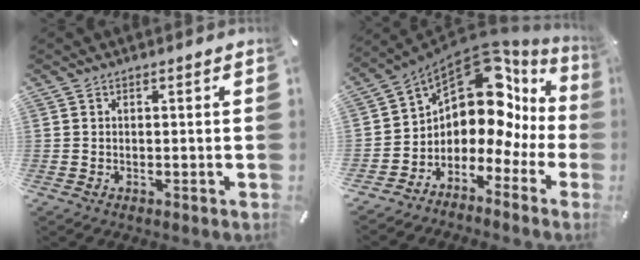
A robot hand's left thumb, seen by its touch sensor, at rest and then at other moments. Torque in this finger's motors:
{"motor_torque": [0.69, 1.02, 1.18, 0.87, 0.16]}